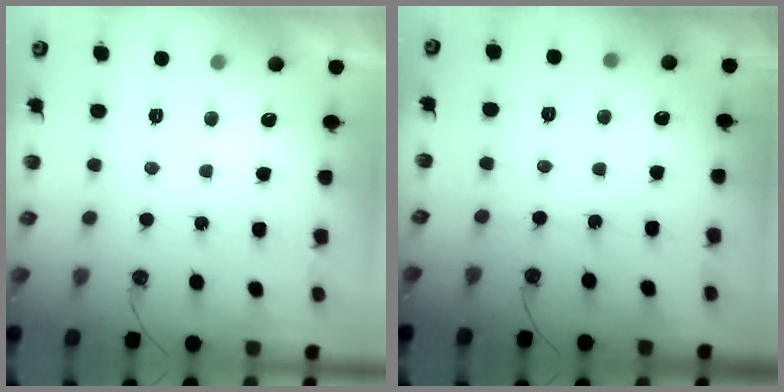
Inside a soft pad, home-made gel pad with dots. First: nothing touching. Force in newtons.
{"total": 1.0, "press": 1.0, "slide": 0.2}